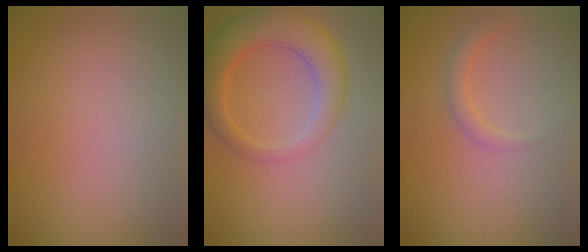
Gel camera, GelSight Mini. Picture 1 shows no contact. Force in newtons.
{"total": 5.7, "press": 5.7, "slide": 0.4}
{"total": 1.6, "press": 1.6, "slide": 0.1}